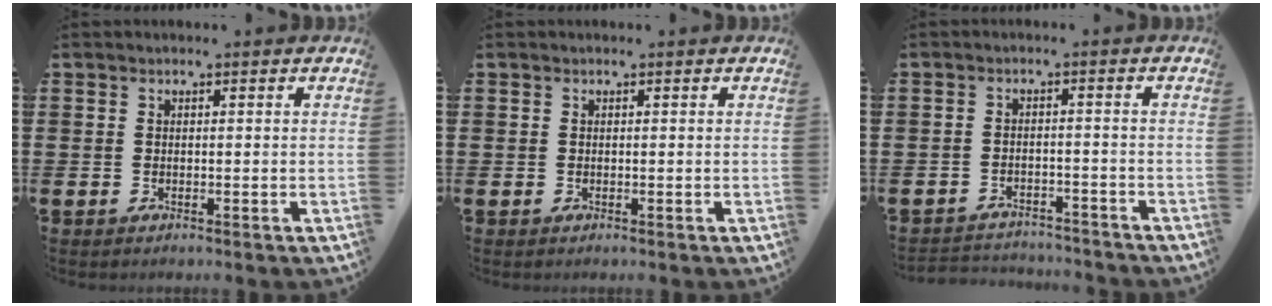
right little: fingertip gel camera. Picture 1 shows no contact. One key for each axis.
{"total": 0.0}
{"total": 2.5, "fx": -2.4, "fy": 0.1, "fz": -0.2, "tx": -0.004, "ty": 0.002, "tz": -0.055}